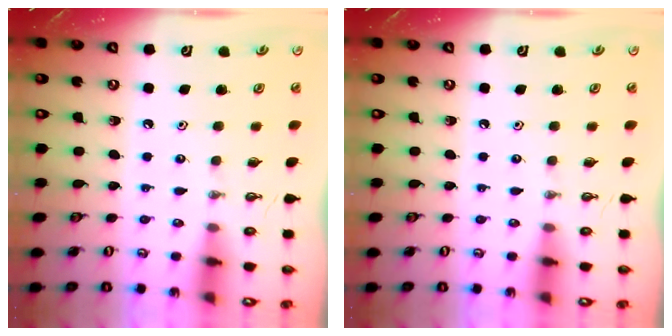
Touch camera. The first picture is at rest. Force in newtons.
{"total": 0.0}